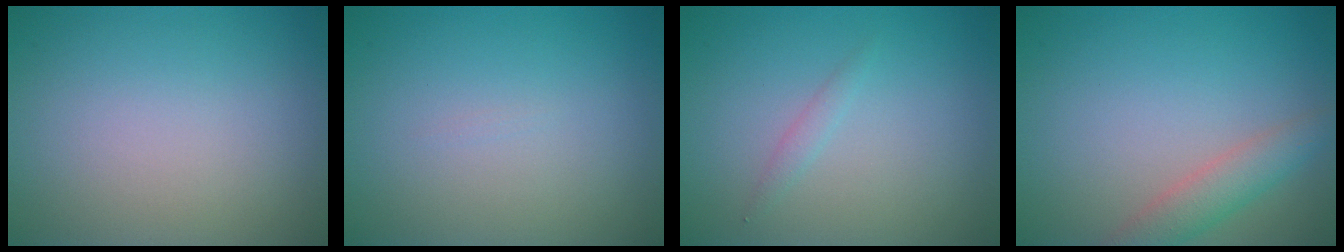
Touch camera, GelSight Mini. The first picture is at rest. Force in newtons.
{"total": 0.0}
{"total": 0.8, "press": 0.8, "slide": 0.1}
{"total": 2.9, "press": 2.9, "slide": 0.1}